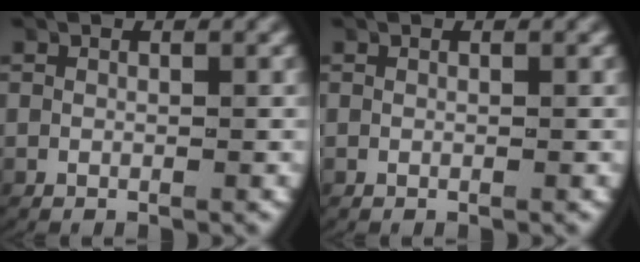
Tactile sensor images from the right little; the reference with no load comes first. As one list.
[{"total": 0.0}]